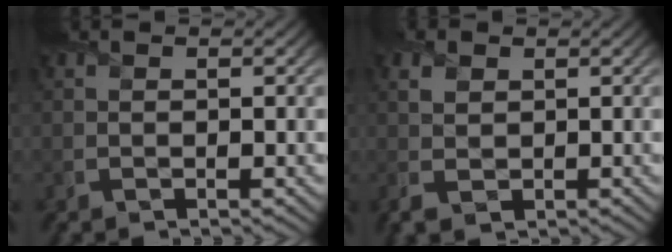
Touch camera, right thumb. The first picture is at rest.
{"total": 2.9, "force": [0.5, 2.1, 1.9], "torque": [-0.053, 0.001, 0.010]}